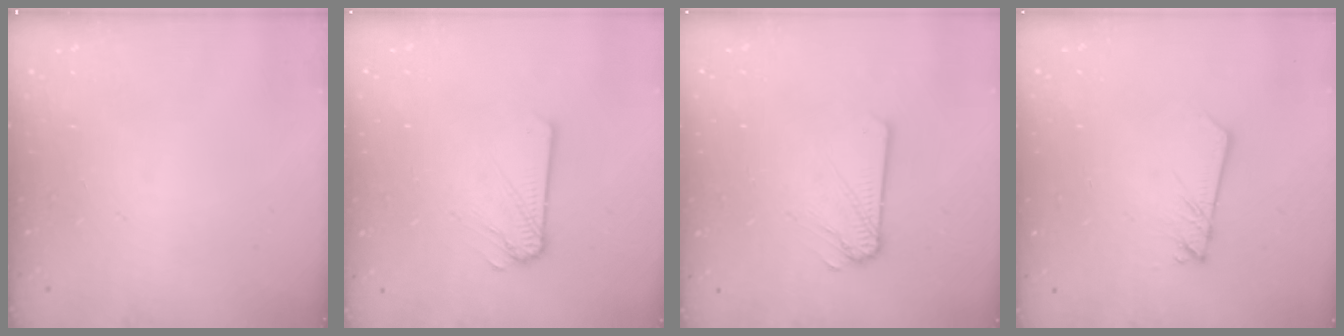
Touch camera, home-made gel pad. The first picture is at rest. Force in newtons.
{"total": 2.1, "press": 2.1, "slide": 0.3}
{"total": 2.1, "press": 2.1, "slide": 0.3}
{"total": 2.7, "press": 2.6, "slide": 0.3}